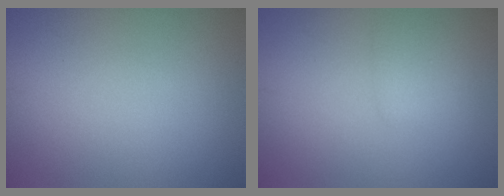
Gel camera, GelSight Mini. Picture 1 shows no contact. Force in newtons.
{"total": 1.5, "press": 1.4, "slide": 0.1}